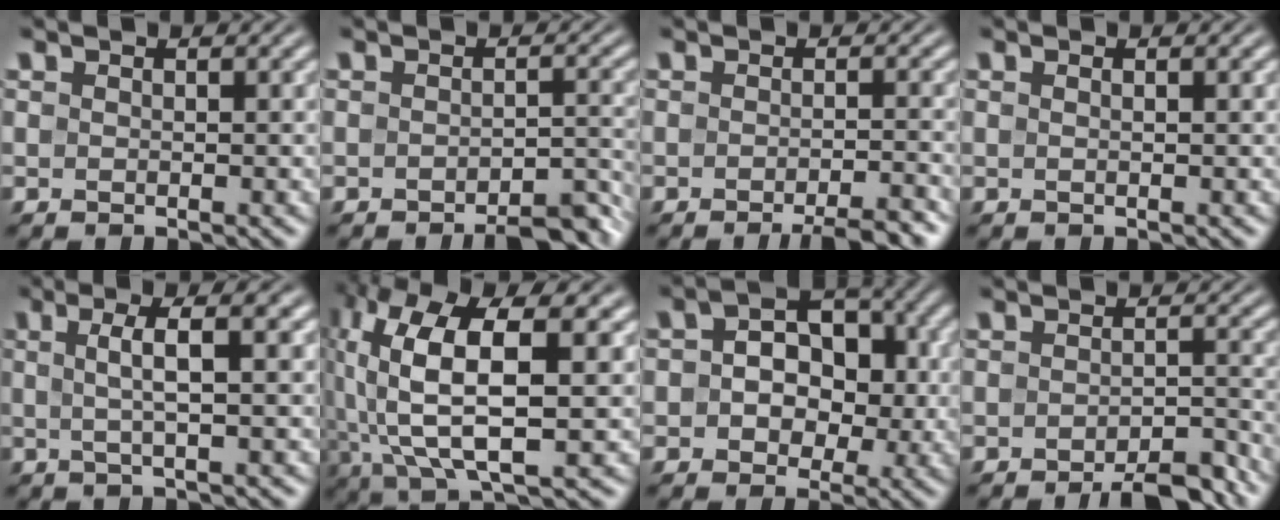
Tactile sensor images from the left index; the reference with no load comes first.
{"total": 3.6, "force": [-3.0, 0.9, 1.8], "torque": [-0.019, 0.007, -0.038]}
{"total": 3.9, "force": [-2.8, 0.6, 2.6], "torque": [-0.029, 0.000, -0.044]}
{"total": 1.1, "force": [0.3, 0.3, 1.0], "torque": [-0.013, -0.001, -0.002]}
{"total": 4.4, "force": [0.8, 1.0, 4.2], "torque": [-0.068, 0.009, 0.011]}
{"total": 12.1, "force": [2.7, 4.8, 10.8], "torque": [-0.229, 0.015, 0.053]}
{"total": 6.6, "force": [0.5, 4.8, 4.5], "torque": [-0.051, 0.008, 0.000]}
{"total": 4.3, "force": [-3.4, 1.0, 2.3], "torque": [-0.030, 0.004, -0.048]}